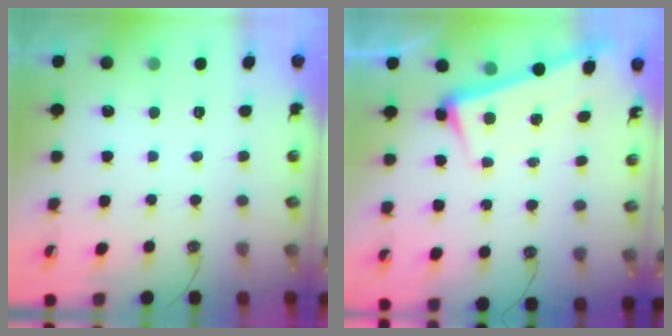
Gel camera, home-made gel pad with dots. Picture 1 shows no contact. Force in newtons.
{"total": 2.6, "press": 2.4, "slide": 1.1}